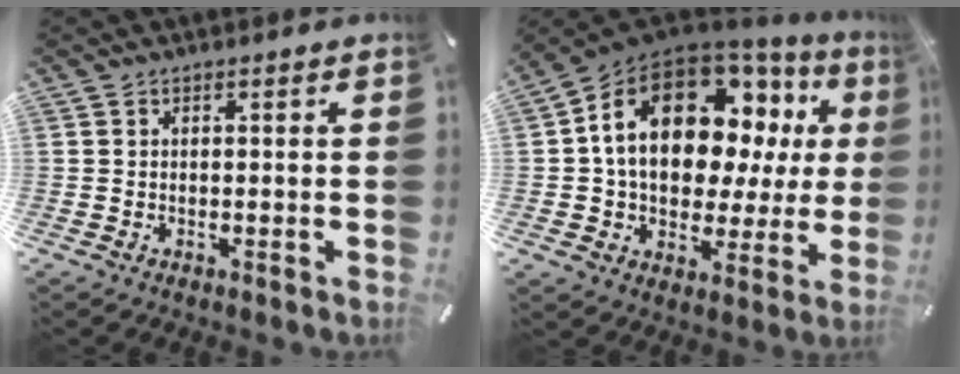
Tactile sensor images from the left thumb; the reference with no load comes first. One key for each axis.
{"total": 19.2, "fx": 5.8, "fy": 12.7, "fz": 13.1, "tx": -0.227, "ty": -0.036, "tz": 0.093}